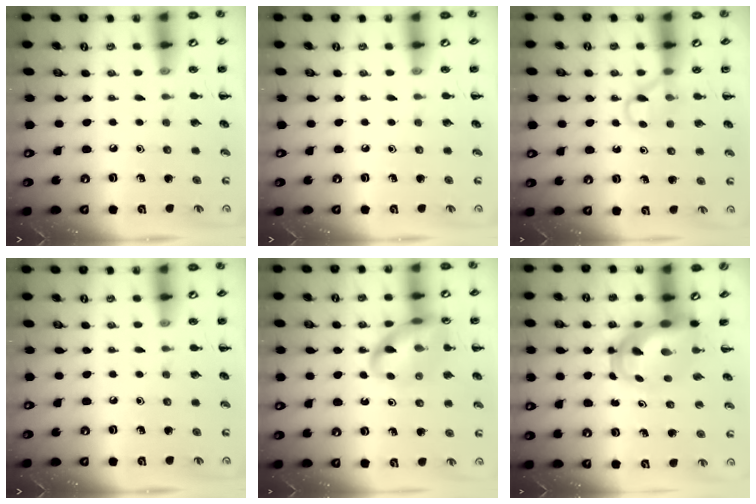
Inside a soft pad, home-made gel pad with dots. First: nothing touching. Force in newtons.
{"total": 0.0}
{"total": 3.9, "press": 3.7, "slide": 1.2}
{"total": 0.0}
{"total": 14.3, "press": 14.2, "slide": 1.6}
{"total": 5.7, "press": 5.6, "slide": 1.1}